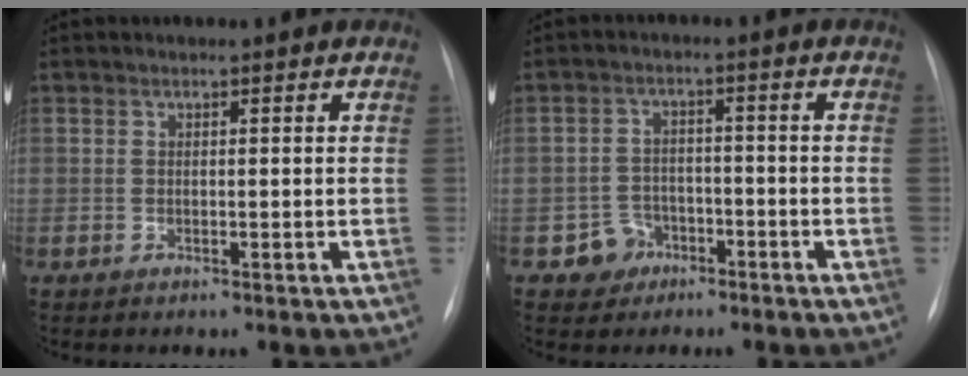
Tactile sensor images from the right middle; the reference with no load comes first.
{"total": 4.0, "force": [-2.2, 3.3, 0.2], "torque": [0.001, 0.013, -0.034]}